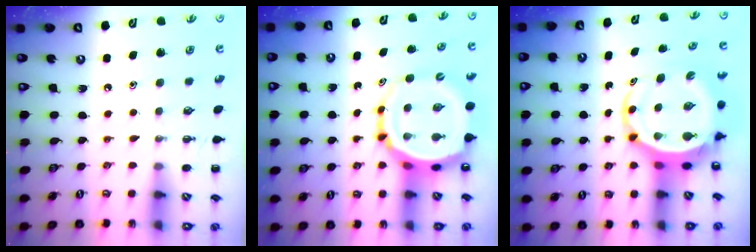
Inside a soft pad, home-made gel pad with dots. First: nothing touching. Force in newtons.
{"total": 10.8, "press": 10.4, "slide": 3.0}
{"total": 8.0, "press": 7.7, "slide": 2.2}